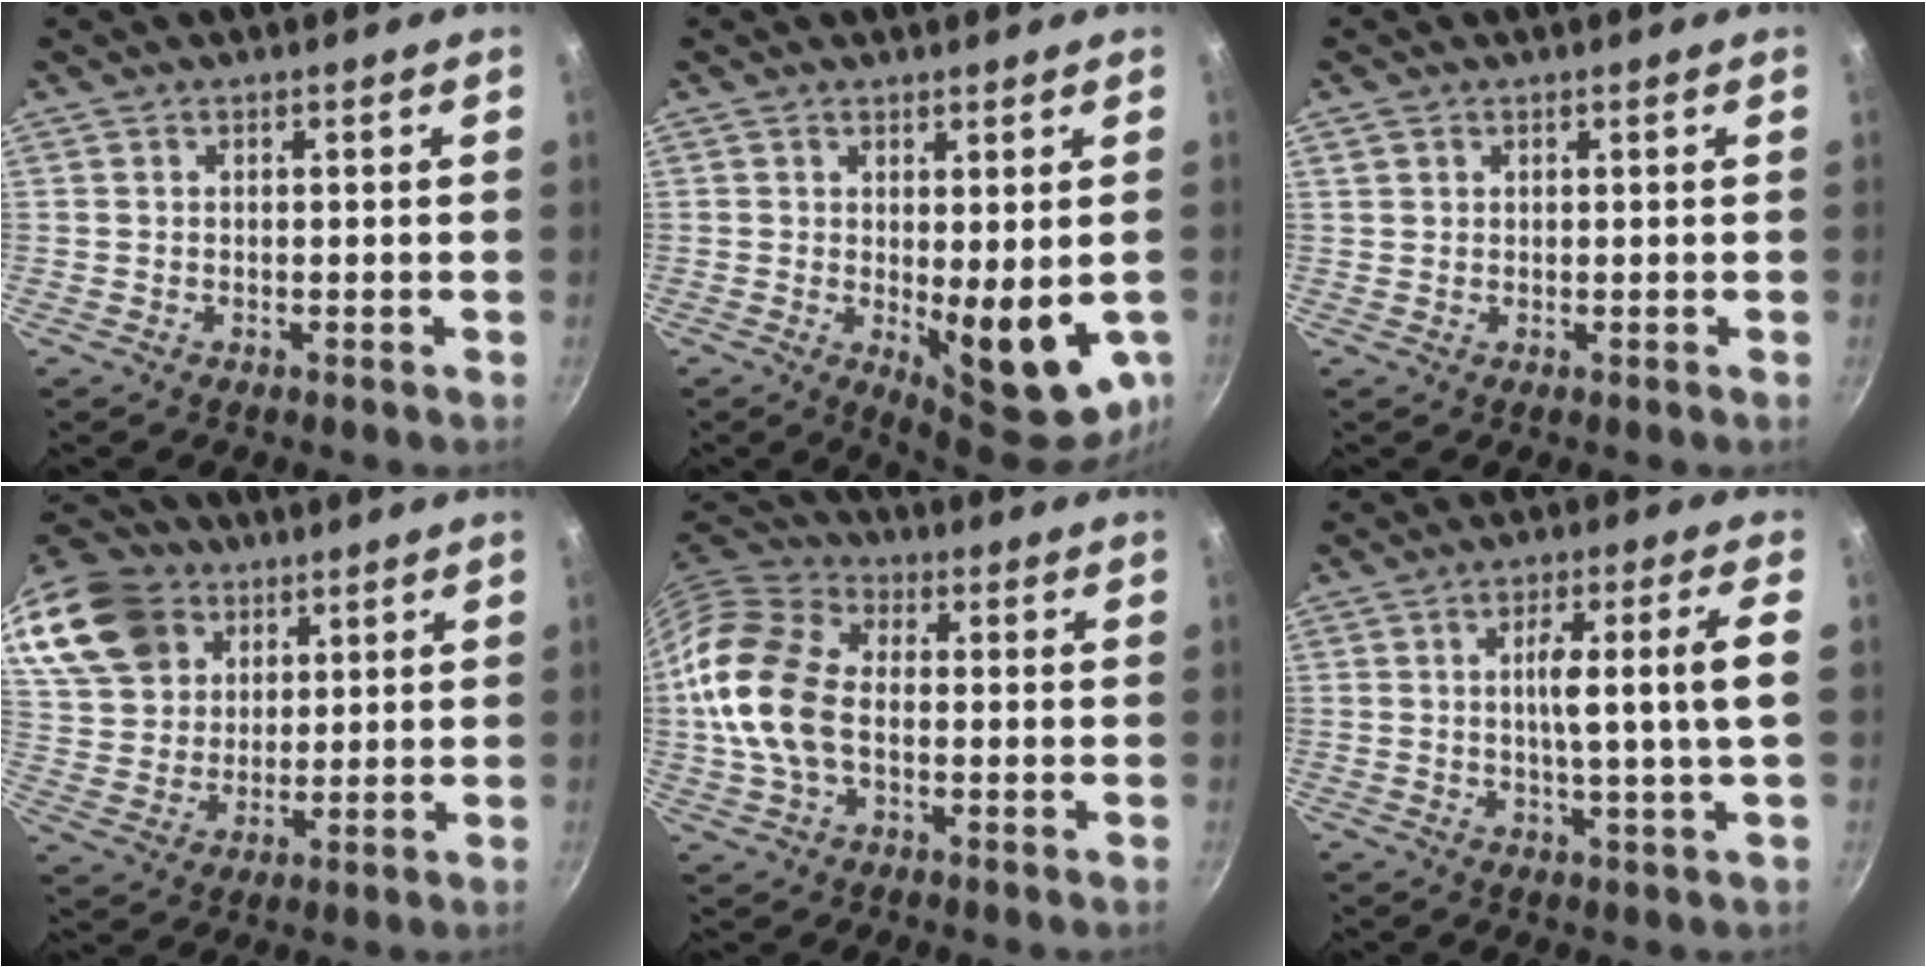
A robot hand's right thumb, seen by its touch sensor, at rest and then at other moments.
{"total": 12.4, "force": [-1.5, 4.4, 11.5], "torque": [-0.128, -0.020, -0.006]}
{"total": 1.5, "force": [0.7, 1.2, 0.5], "torque": [-0.007, 0.002, 0.011]}
{"total": 19.0, "force": [10.3, 14.0, 7.8], "torque": [-0.155, -0.012, 0.198]}
{"total": 15.6, "force": [-0.9, 10.1, 11.9], "torque": [-0.219, 0.025, -0.034]}
{"total": 9.1, "force": [0.6, -0.1, 9.1], "torque": [-0.146, 0.011, 0.012]}